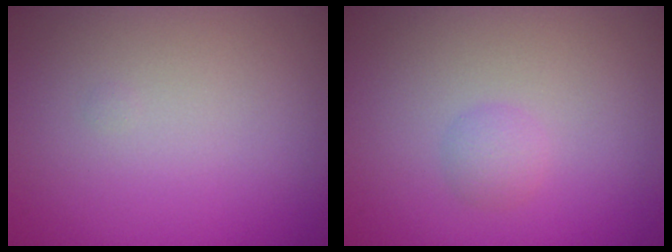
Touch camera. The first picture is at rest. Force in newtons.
{"total": 1.2, "press": 1.2, "slide": 0.1}